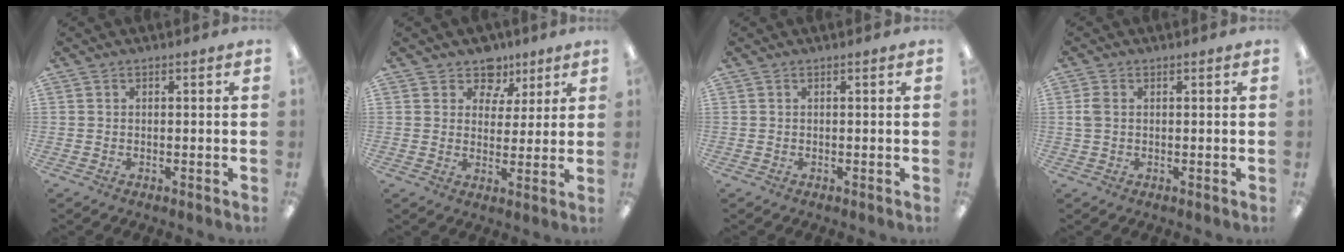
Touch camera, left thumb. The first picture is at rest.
{"total": 8.1, "force": [5.4, 5.6, 1.9], "torque": [-0.031, -0.031, 0.099]}
{"total": 0.0}
{"total": 2.7, "force": [0.3, 1.8, 2.0], "torque": [-0.047, 0.005, 0.001]}